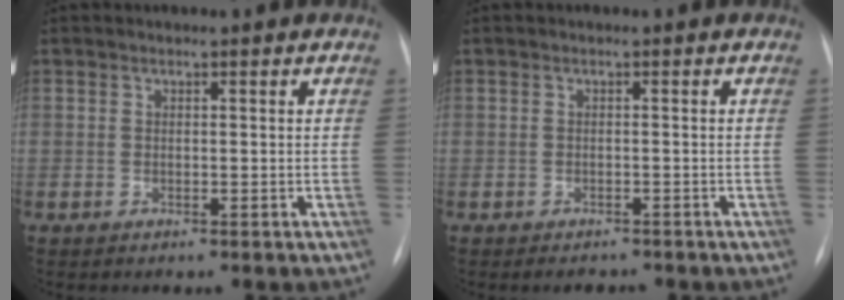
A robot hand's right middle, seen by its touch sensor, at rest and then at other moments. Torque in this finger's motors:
{"motor_torque": [0.16, -0.04, 0.16, 0.01]}